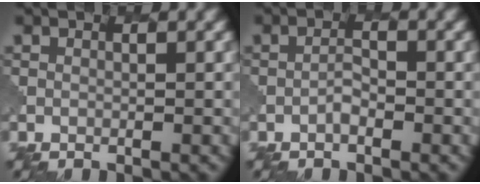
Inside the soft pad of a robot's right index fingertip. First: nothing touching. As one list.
[{"total": 0.7, "force": [-0.5, 0.2, 0.5], "torque": [-0.011, 0.003, -0.010]}]